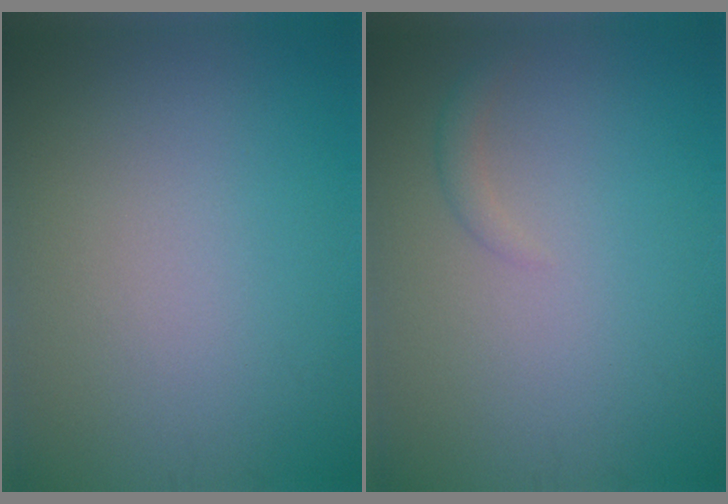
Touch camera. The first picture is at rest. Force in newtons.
{"total": 1.0, "press": 1.0, "slide": 0.0}